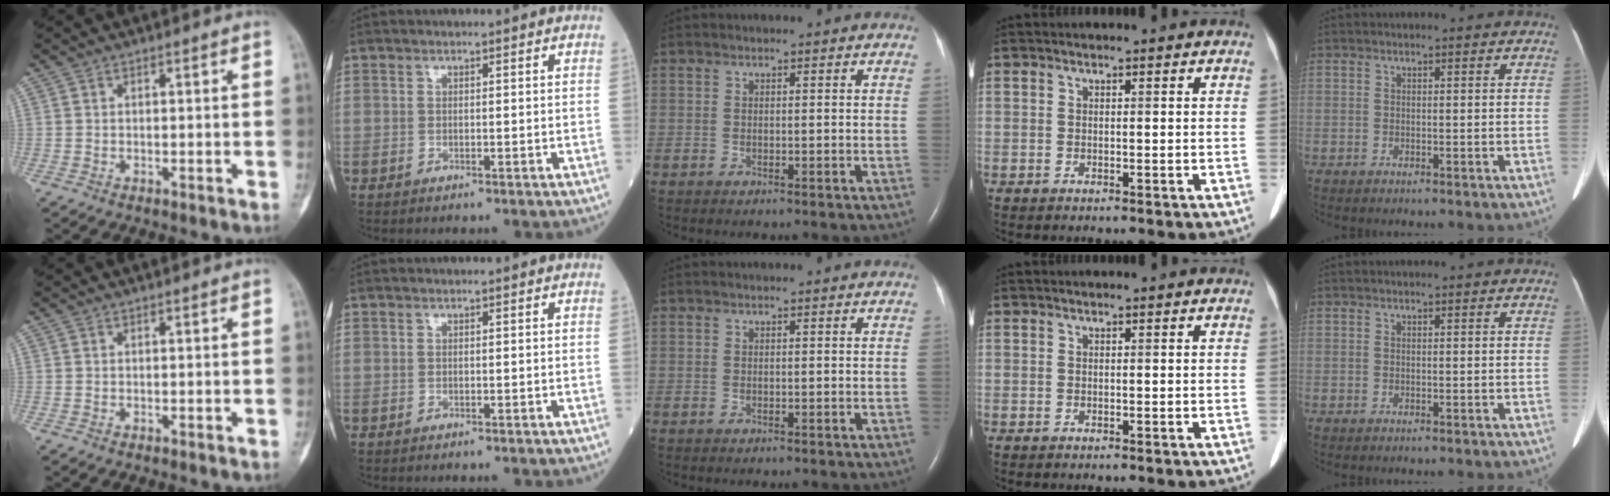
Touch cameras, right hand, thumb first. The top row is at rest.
{}